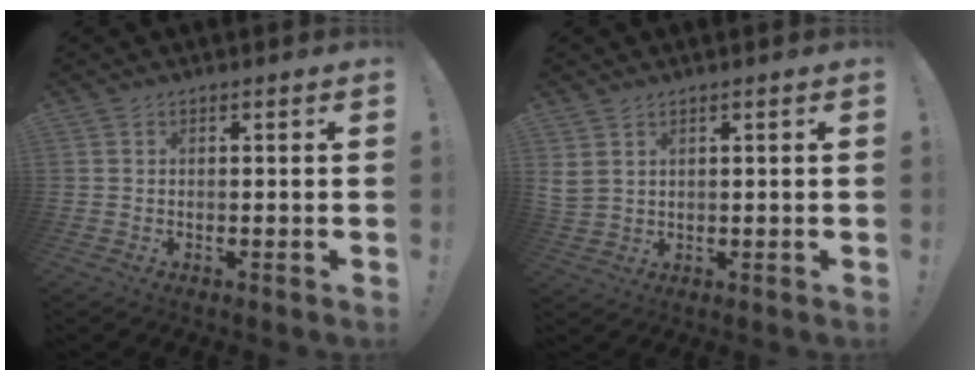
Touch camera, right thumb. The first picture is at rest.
{"total": 3.5, "force": [2.1, 2.2, 1.8], "torque": [-0.034, -0.007, 0.044]}